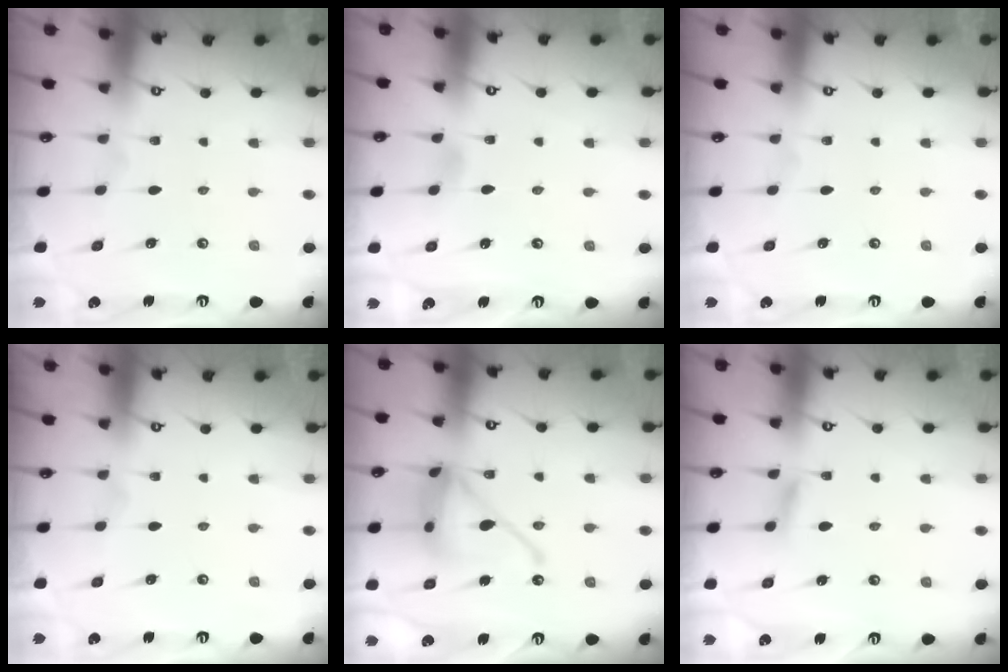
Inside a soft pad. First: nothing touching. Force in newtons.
{"total": 3.1, "press": 3.0, "slide": 0.4}
{"total": 0.0}
{"total": 0.0}
{"total": 16.1, "press": 16.0, "slide": 1.6}
{"total": 4.8, "press": 4.7, "slide": 0.6}